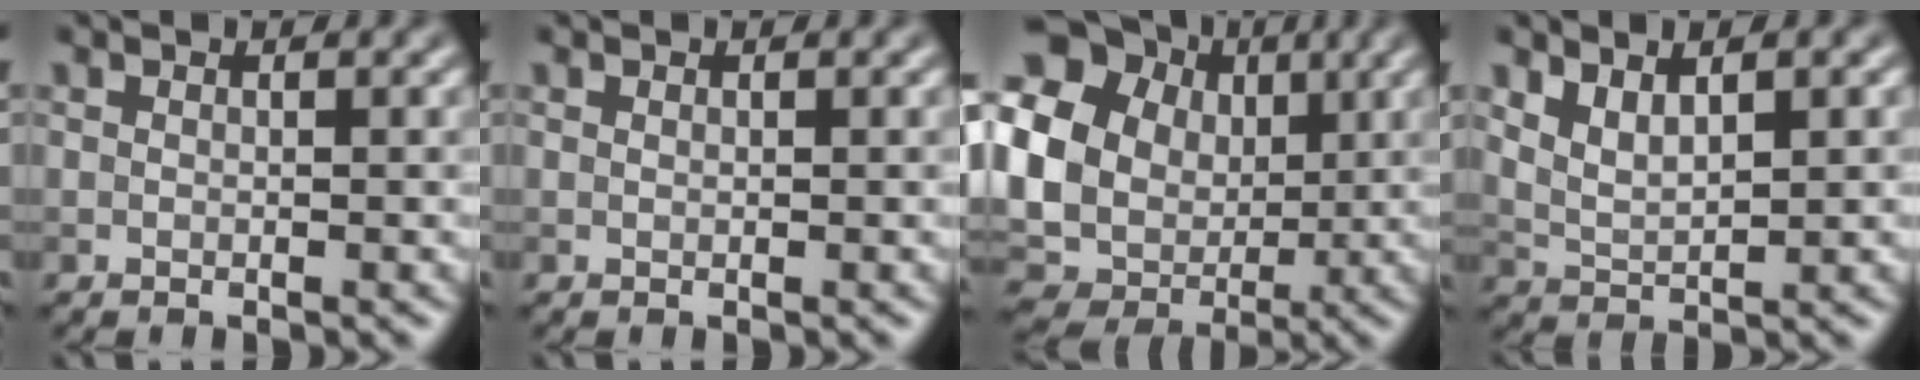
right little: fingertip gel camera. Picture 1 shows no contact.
{"total": 0.0}
{"total": 21.6, "force": [4.6, 18.9, 9.4], "torque": [-0.217, 0.015, 0.044]}
{"total": 3.1, "force": [1.5, 1.2, 2.5], "torque": [-0.054, -0.001, 0.032]}